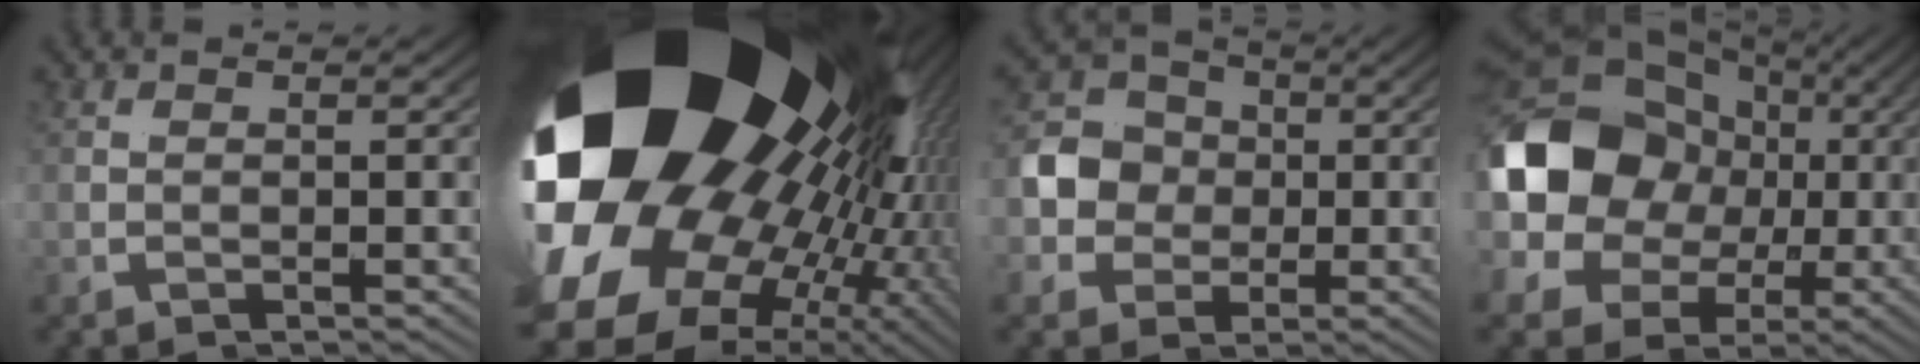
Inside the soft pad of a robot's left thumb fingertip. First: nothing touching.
{"total": 39.4, "force": [1.3, 22.5, 32.3], "torque": [-0.499, -0.017, 0.017]}
{"total": 9.3, "force": [0.8, 7.4, 5.5], "torque": [-0.110, -0.008, 0.007]}
{"total": 13.3, "force": [0.2, 9.1, 9.7], "torque": [-0.173, -0.009, 0.007]}